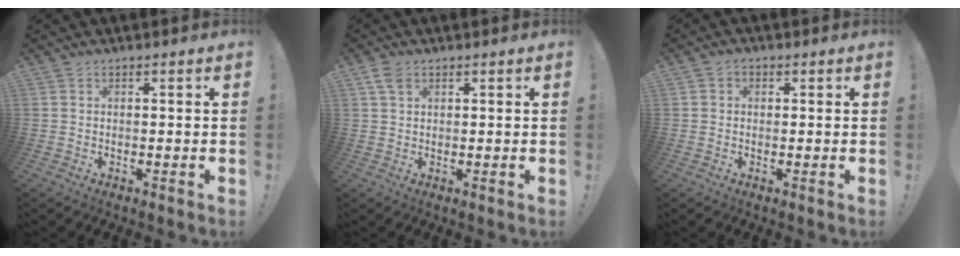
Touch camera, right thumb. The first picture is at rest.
{"total": 3.9, "force": [2.0, 2.2, 2.5], "torque": [-0.047, -0.002, 0.039]}
{"total": 1.6, "force": [0.0, 1.4, 0.8], "torque": [-0.010, 0.003, -0.001]}